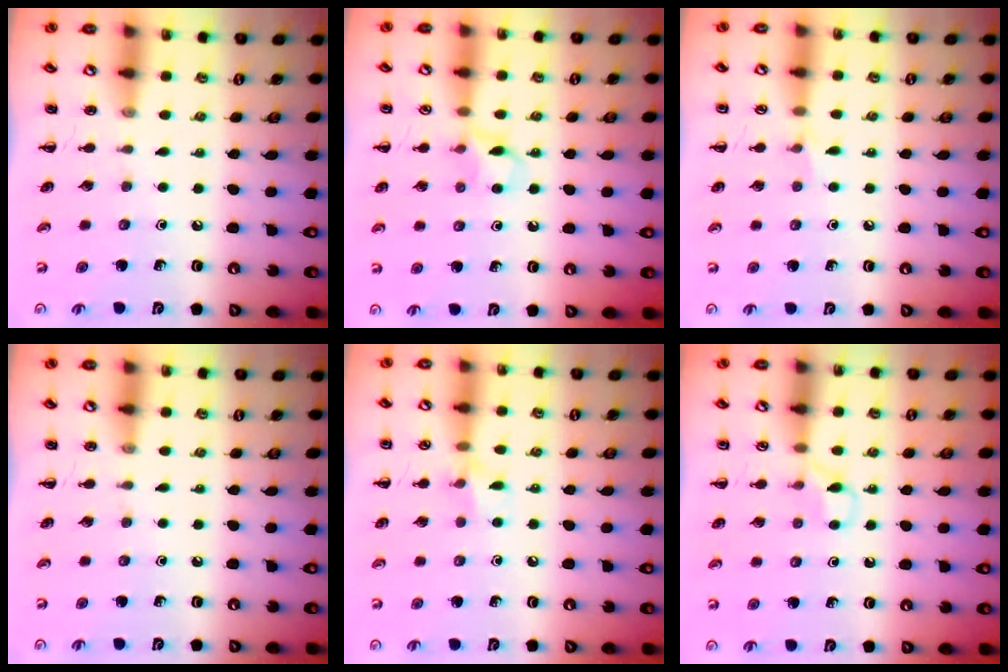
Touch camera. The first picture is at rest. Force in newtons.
{"total": 6.7, "press": 6.5, "slide": 1.8}
{"total": 4.6, "press": 4.5, "slide": 1.1}
{"total": 0.0}
{"total": 6.4, "press": 6.1, "slide": 1.8}
{"total": 4.7, "press": 4.4, "slide": 1.4}